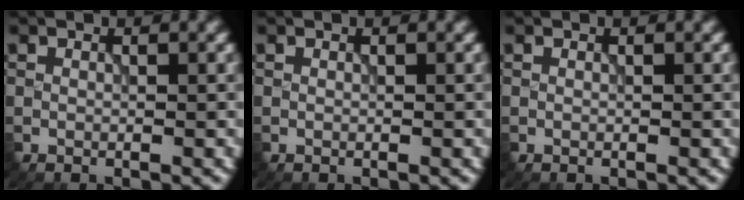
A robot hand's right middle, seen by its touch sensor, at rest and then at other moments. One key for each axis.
{"total": 0.0}
{"total": 0.0}